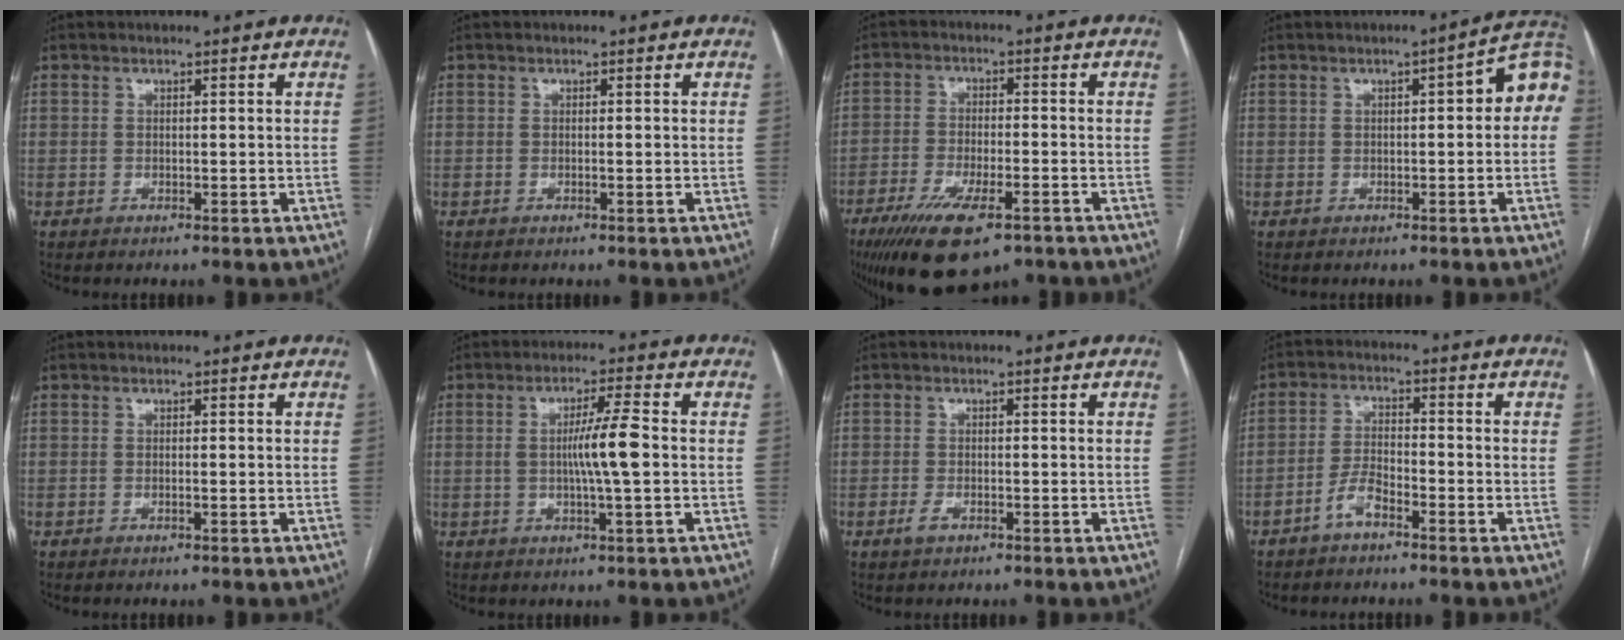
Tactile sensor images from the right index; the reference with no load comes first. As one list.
[{"total": 0.0}, {"total": 12.7, "force": [-8.3, 3.9, 8.8], "torque": [-0.159, -0.019, -0.135]}, {"total": 6.8, "force": [0.8, 1.8, 6.5], "torque": [-0.076, 0.031, 0.003]}, {"total": 0.0}, {"total": 6.2, "force": [-0.2, -0.3, 6.2], "torque": [-0.110, 0.001, -0.004]}, {"total": 1.7, "force": [-1.0, 0.8, 1.2], "torque": [-0.025, 0.000, -0.016]}, {"total": 4.0, "force": [-2.9, 1.1, 2.6], "torque": [-0.056, 0.007, -0.056]}]